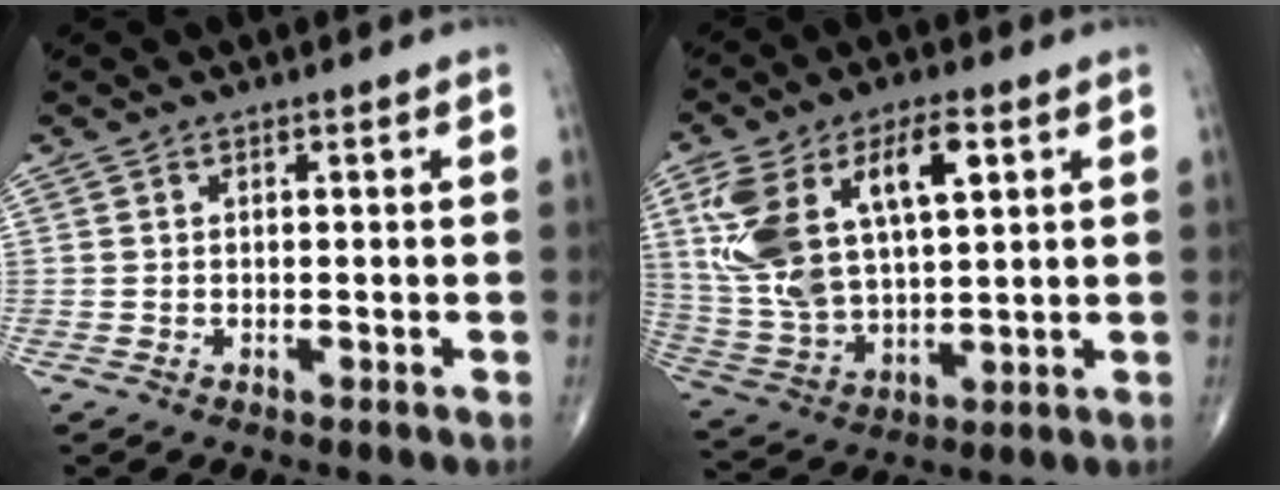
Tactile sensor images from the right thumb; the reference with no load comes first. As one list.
[{"total": 18.8, "force": [6.2, 9.1, 15.2], "torque": [-0.290, -0.002, 0.121]}]